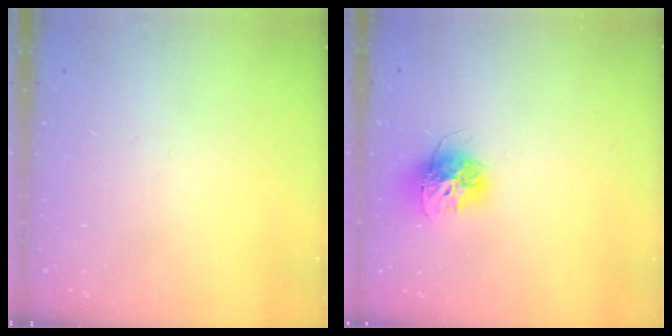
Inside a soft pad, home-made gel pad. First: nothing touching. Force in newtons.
{"total": 12.2, "press": 12.1, "slide": 1.0}